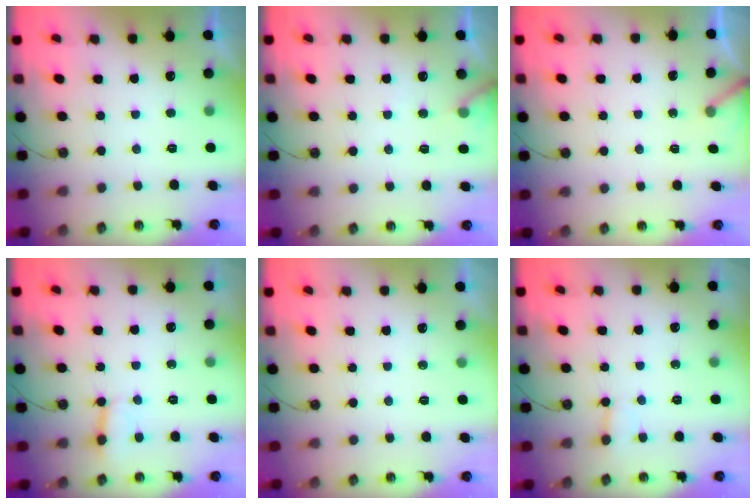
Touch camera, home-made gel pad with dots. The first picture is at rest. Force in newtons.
{"total": 7.3, "press": 7.3, "slide": 0.4}
{"total": 2.5, "press": 2.5, "slide": 0.1}
{"total": 2.8, "press": 2.8, "slide": 0.2}
{"total": 0.0}
{"total": 2.7, "press": 2.7, "slide": 0.5}